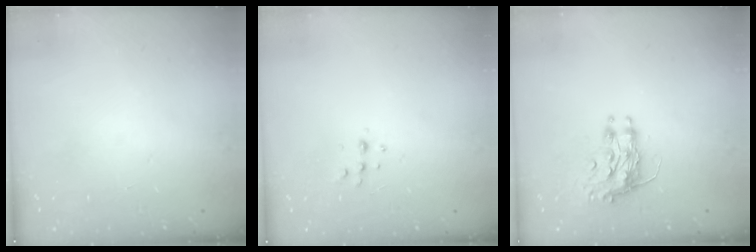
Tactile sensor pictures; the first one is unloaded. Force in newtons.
{"total": 5.6, "press": 5.6, "slide": 0.7}
{"total": 8.7, "press": 8.7, "slide": 0.5}